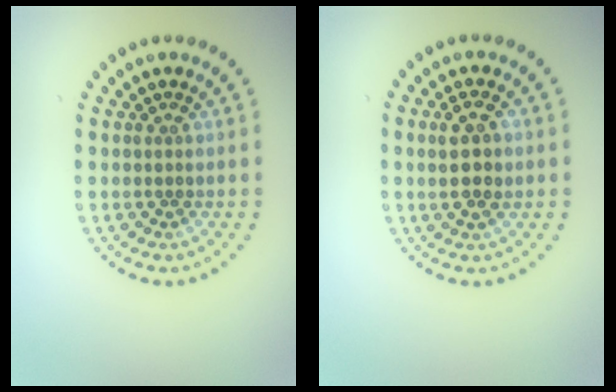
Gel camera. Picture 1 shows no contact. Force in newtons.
{"total": 3.0, "press": 3.0, "slide": 0.6}